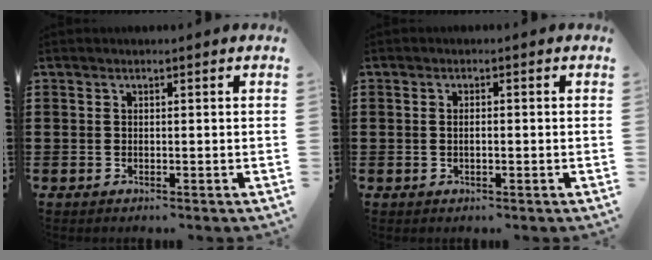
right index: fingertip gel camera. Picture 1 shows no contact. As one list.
[{"total": 1.4, "force": [-0.2, 0.5, 1.3], "torque": [-0.024, 0.000, -0.004]}]